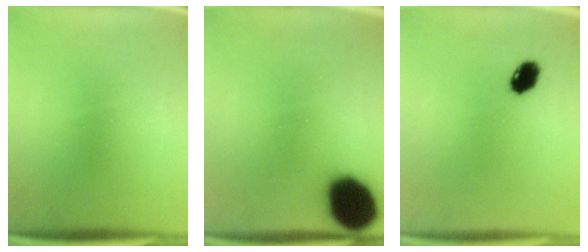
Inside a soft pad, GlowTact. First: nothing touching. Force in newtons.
{"total": 18.8}
{"total": 4.3}